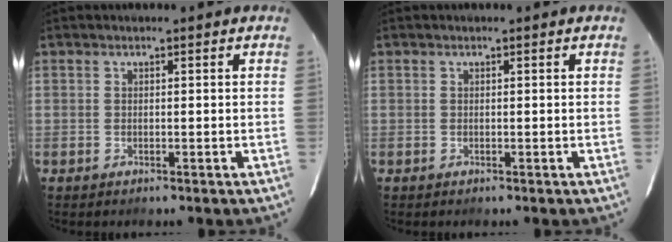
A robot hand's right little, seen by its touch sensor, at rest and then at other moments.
{"total": 0.0}